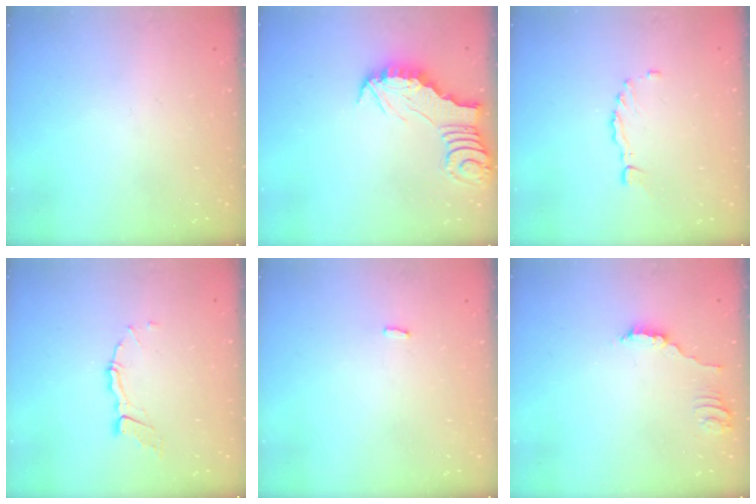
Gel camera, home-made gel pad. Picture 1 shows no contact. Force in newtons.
{"total": 2.5, "press": 2.5, "slide": 0.2}
{"total": 1.6, "press": 1.6, "slide": 0.2}
{"total": 5.8, "press": 5.8, "slide": 0.1}
{"total": 2.6, "press": 2.6, "slide": 0.1}
{"total": 1.8, "press": 1.8, "slide": 0.3}